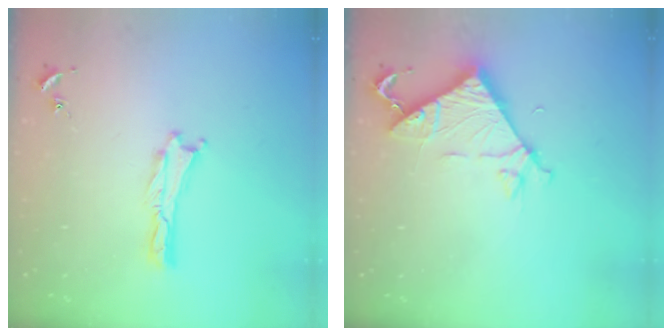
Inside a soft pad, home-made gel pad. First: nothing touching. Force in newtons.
{"total": 7.2, "press": 7.1, "slide": 0.4}